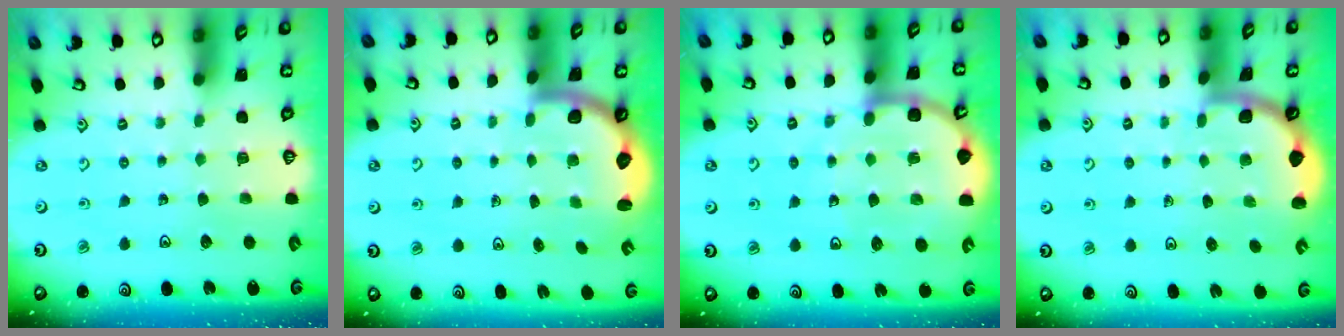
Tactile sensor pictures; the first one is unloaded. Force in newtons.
{"total": 2.6, "press": 2.3, "slide": 1.2}
{"total": 10.8, "press": 10.3, "slide": 3.3}
{"total": 1.8, "press": 1.8, "slide": 0.2}